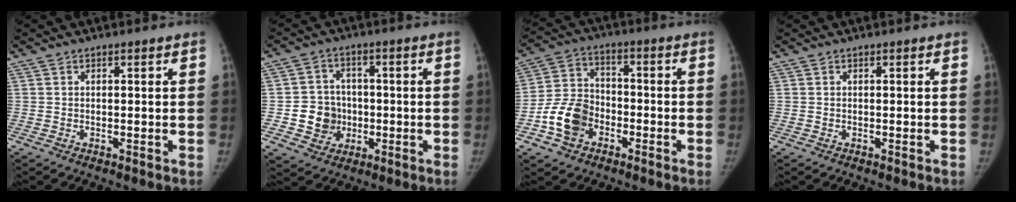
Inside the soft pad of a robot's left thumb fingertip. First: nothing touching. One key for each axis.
{"total": 8.1, "fx": -1.4, "fy": 7.5, "fz": 2.7, "tx": -0.007, "ty": 0.015, "tz": -0.020}
{"total": 10.4, "fx": -4.4, "fy": 7.7, "fz": 5.4, "tx": -0.087, "ty": 0.030, "tz": -0.083}
{"total": 0.0}